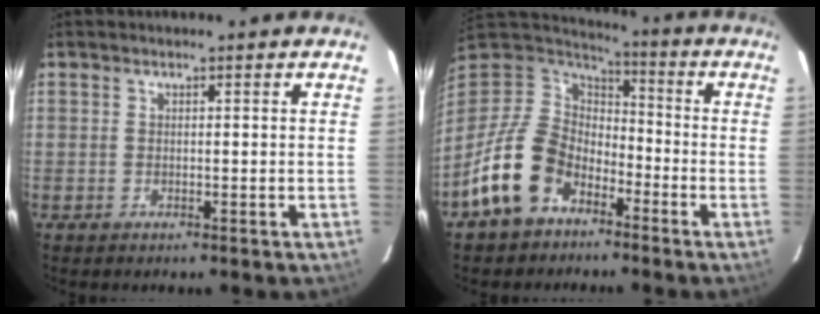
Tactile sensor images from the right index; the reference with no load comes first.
{"total": 15.3, "force": [-8.4, 10.6, 7.2], "torque": [-0.175, 0.012, -0.142]}